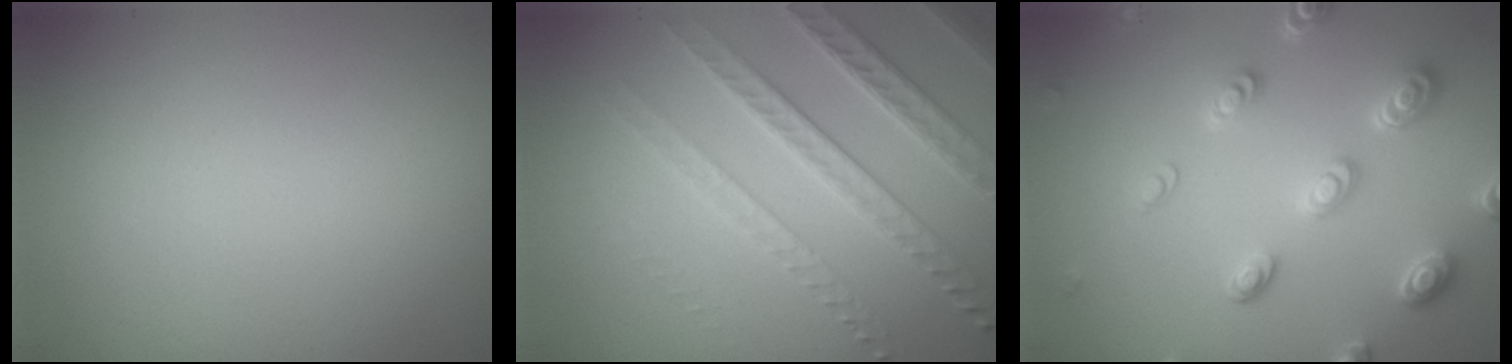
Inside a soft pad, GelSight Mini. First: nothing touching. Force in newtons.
{"total": 4.8, "press": 4.1, "slide": 2.5}
{"total": 4.6, "press": 3.6, "slide": 2.9}